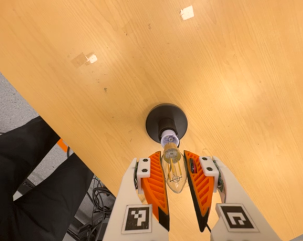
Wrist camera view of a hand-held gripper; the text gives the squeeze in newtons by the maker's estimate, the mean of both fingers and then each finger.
{"total": 16.4, "left": 17.9, "right": 15.0}